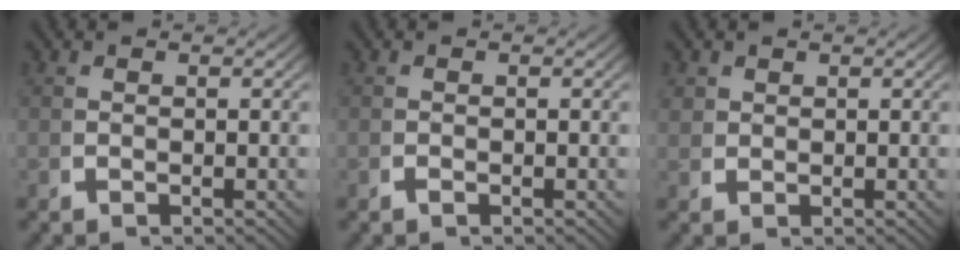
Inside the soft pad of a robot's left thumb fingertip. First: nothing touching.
{"total": 0.0}
{"total": 1.8, "force": [0.8, 1.5, 0.6], "torque": [-0.019, -0.005, 0.021]}